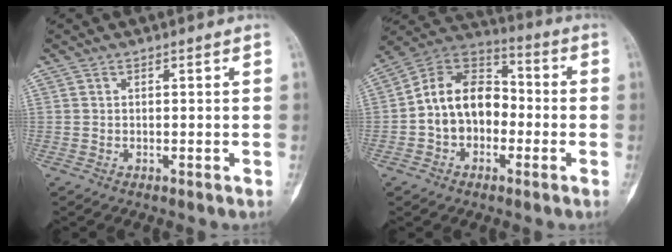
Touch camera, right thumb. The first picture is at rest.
{"total": 13.6, "force": [-1.8, 9.9, 9.1], "torque": [-0.127, 0.046, -0.045]}